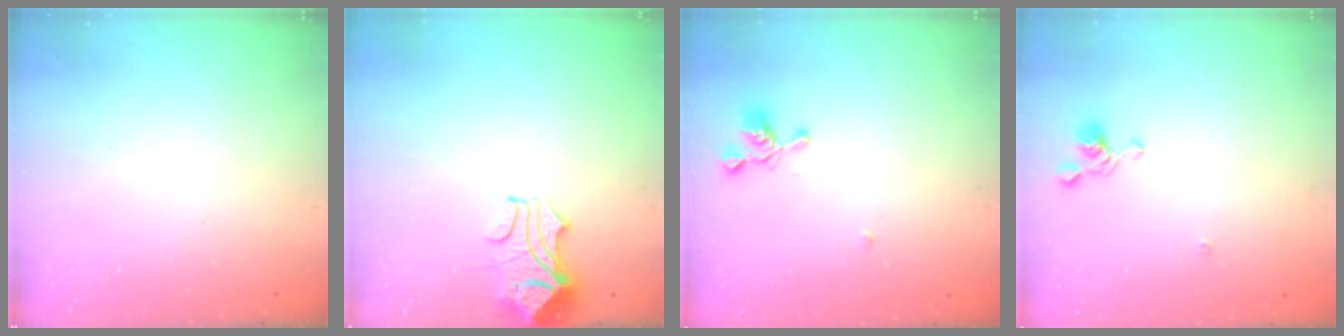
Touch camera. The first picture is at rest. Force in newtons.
{"total": 1.8, "press": 1.4, "slide": 1.2}
{"total": 5.2, "press": 5.2, "slide": 0.8}
{"total": 3.2, "press": 3.1, "slide": 0.7}